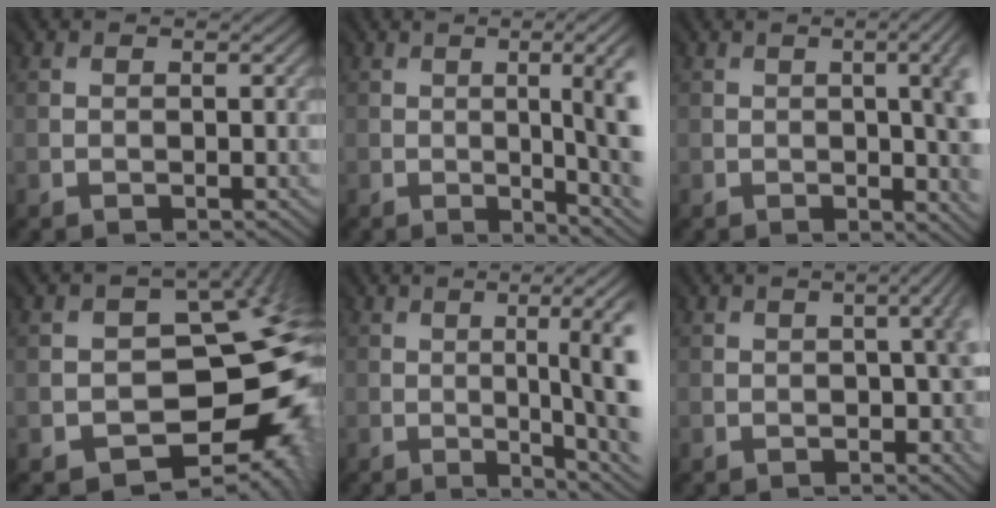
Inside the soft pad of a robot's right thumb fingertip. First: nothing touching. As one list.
[{"total": 7.9, "force": [-0.9, 1.9, 7.7], "torque": [-0.086, 0.011, -0.011]}, {"total": 10.9, "force": [-0.6, 4.6, 9.8], "torque": [-0.080, 0.010, -0.003]}, {"total": 12.6, "force": [-4.4, 9.0, 7.7], "torque": [-0.064, -0.015, -0.053]}, {"total": 9.8, "force": [-0.7, 2.2, 9.5], "torque": [-0.102, 0.015, -0.003]}, {"total": 7.5, "force": [-0.5, 3.0, 6.9], "torque": [-0.045, 0.003, -0.008]}]